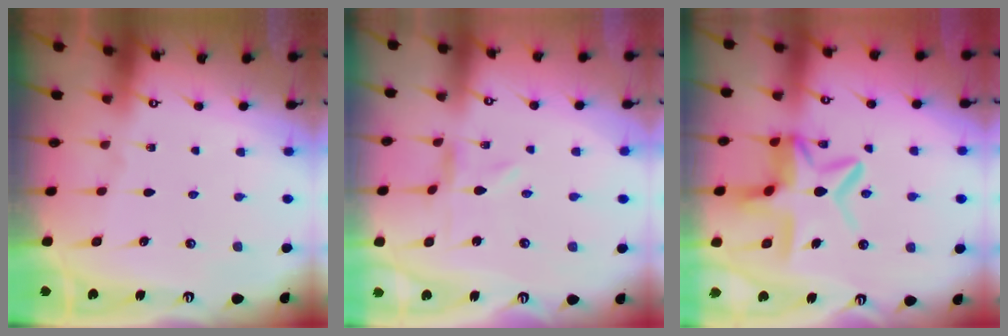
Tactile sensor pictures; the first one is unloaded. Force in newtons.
{"total": 0.0}
{"total": 11.8, "press": 11.8, "slide": 1.1}